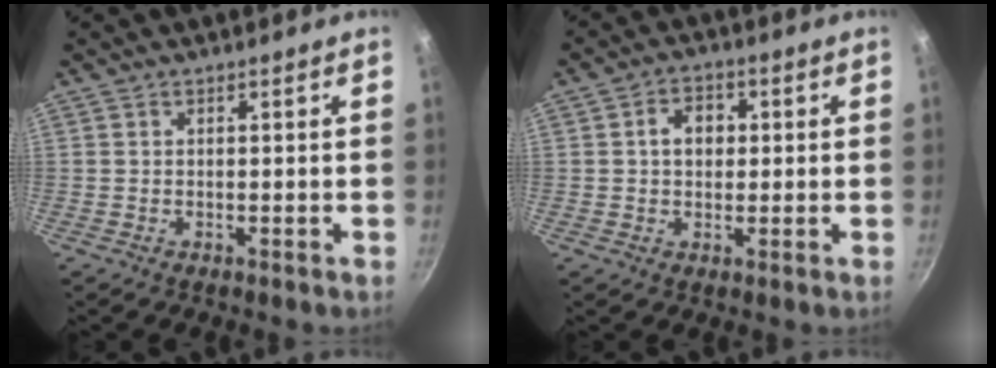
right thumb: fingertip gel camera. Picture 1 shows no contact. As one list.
[{"total": 5.2, "force": [0.7, 4.0, 3.2], "torque": [-0.027, 0.009, 0.005]}]